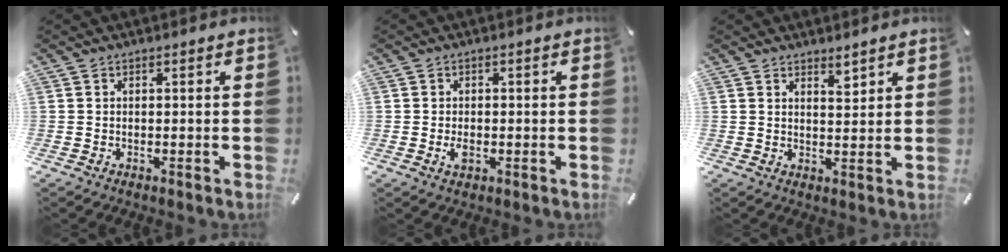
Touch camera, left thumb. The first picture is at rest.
{"total": 2.3, "force": [-0.6, 1.5, 1.7], "torque": [-0.037, -0.001, -0.012]}
{"total": 3.0, "force": [2.7, 0.9, 0.9], "torque": [0.003, -0.021, 0.044]}